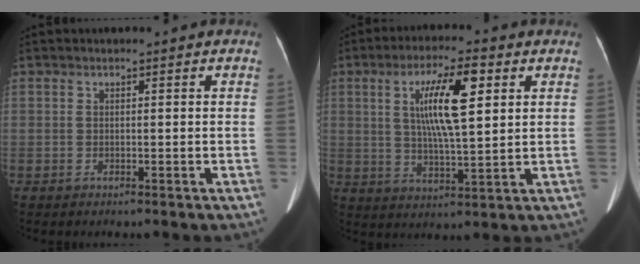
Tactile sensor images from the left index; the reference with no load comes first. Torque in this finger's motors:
{"motor_torque": [0.96, -0.52, 0.27, 0.06]}